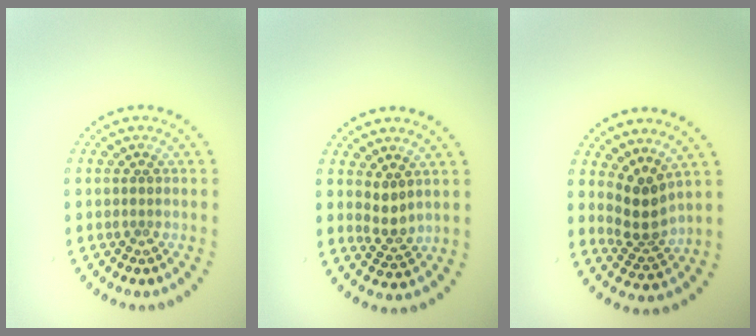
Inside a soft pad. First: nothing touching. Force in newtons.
{"total": 1.9, "press": 1.6, "slide": 1.0}
{"total": 3.2, "press": 2.4, "slide": 2.1}